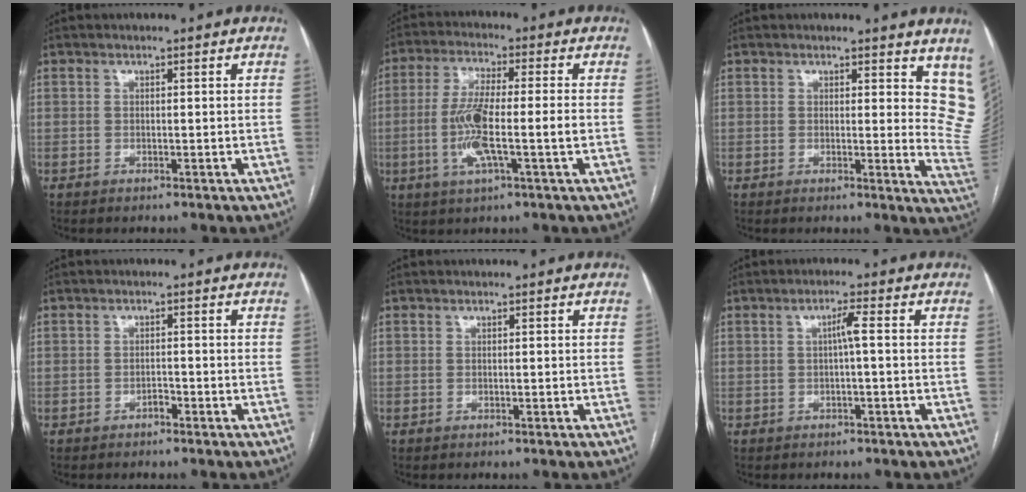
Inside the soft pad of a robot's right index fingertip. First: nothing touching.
{"total": 9.7, "force": [-1.8, 0.7, 9.5], "torque": [-0.191, 0.000, -0.038]}
{"total": 9.7, "force": [7.6, 3.9, 4.6], "torque": [-0.030, -0.033, 0.058]}
{"total": 1.1, "force": [-0.9, 0.6, 0.5], "torque": [-0.004, 0.003, -0.014]}
{"total": 0.0}
{"total": 2.2, "force": [0.0, -0.2, 2.2], "torque": [-0.036, 0.004, 0.001]}